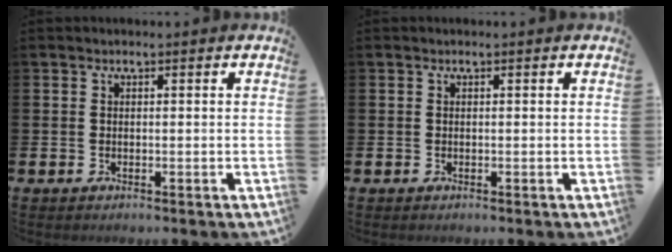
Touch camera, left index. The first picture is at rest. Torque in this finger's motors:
{"motor_torque": [-0.05, 0.05, 0.00, -0.01]}